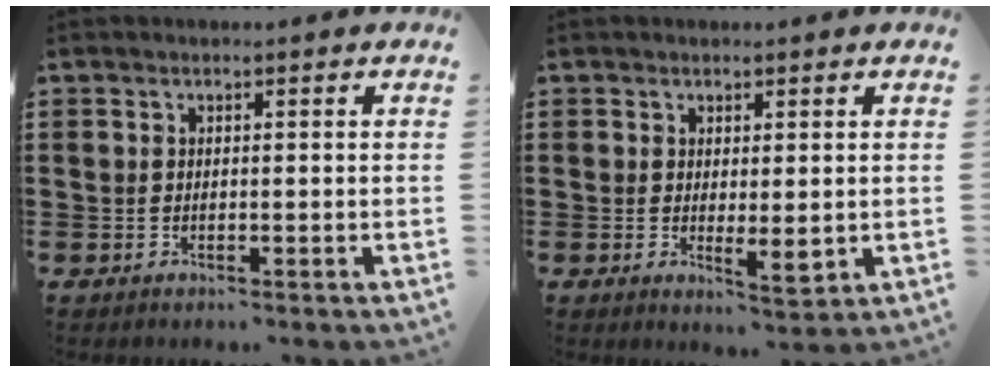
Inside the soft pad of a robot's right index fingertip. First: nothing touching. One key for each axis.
{"total": 3.1, "fx": 0.4, "fy": 1.1, "fz": 2.8, "tx": -0.043, "ty": -0.004, "tz": 0.007}